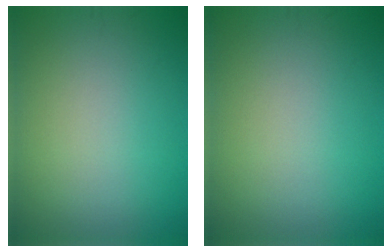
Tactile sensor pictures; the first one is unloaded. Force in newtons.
{"total": 0.0}